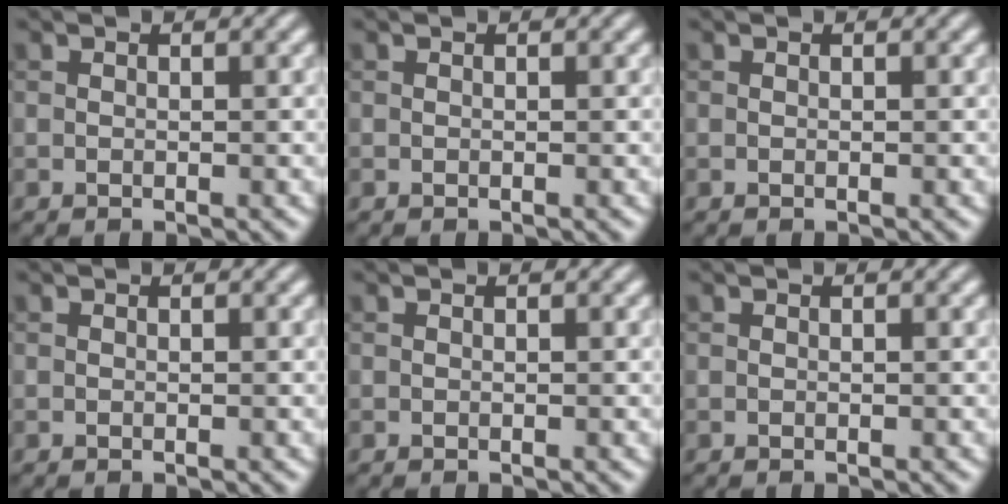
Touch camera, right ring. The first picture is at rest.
{"total": 0.0}
{"total": 0.0}
{"total": 0.0}
{"total": 0.0}
{"total": 0.0}